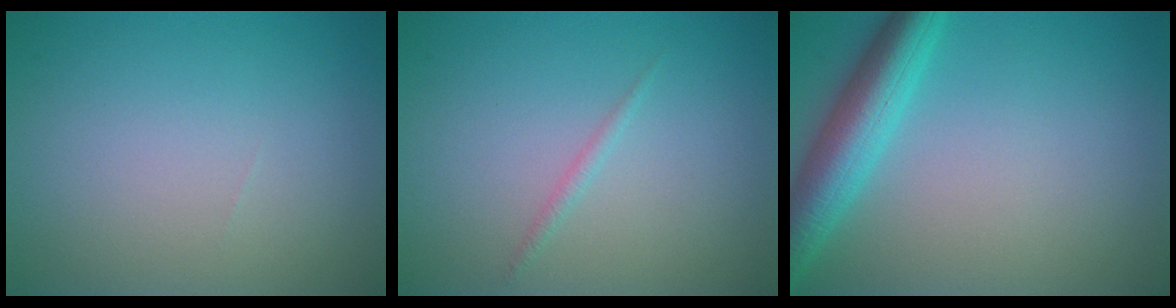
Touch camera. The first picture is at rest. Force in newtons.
{"total": 0.7, "press": 0.7, "slide": 0.1}
{"total": 5.6, "press": 5.6, "slide": 0.2}